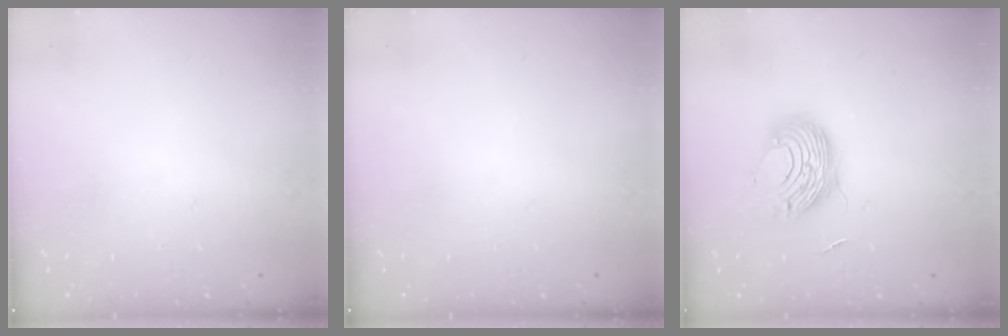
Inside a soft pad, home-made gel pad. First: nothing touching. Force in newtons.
{"total": 0.0}
{"total": 9.3, "press": 9.3, "slide": 0.6}